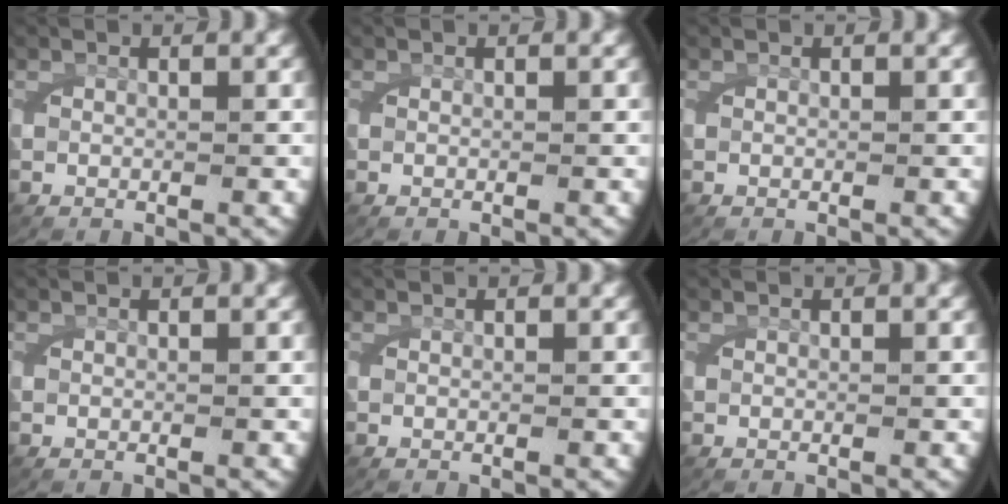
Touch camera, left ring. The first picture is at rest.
{"total": 0.0}
{"total": 0.0}
{"total": 0.0}
{"total": 0.0}
{"total": 0.0}